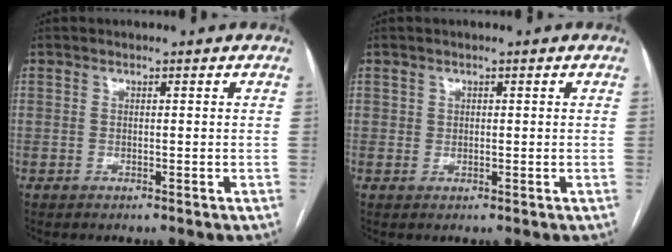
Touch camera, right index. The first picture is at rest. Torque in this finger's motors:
{"motor_torque": [-0.14, 0.27, -0.01, 0.01]}